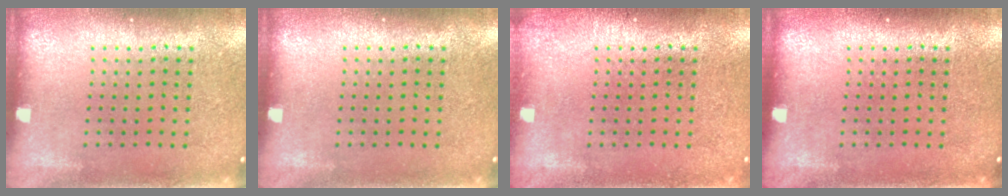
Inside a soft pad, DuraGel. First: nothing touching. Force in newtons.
{"total": 0.0}
{"total": 0.7, "press": 0.7, "slide": 0.0}
{"total": 0.0}